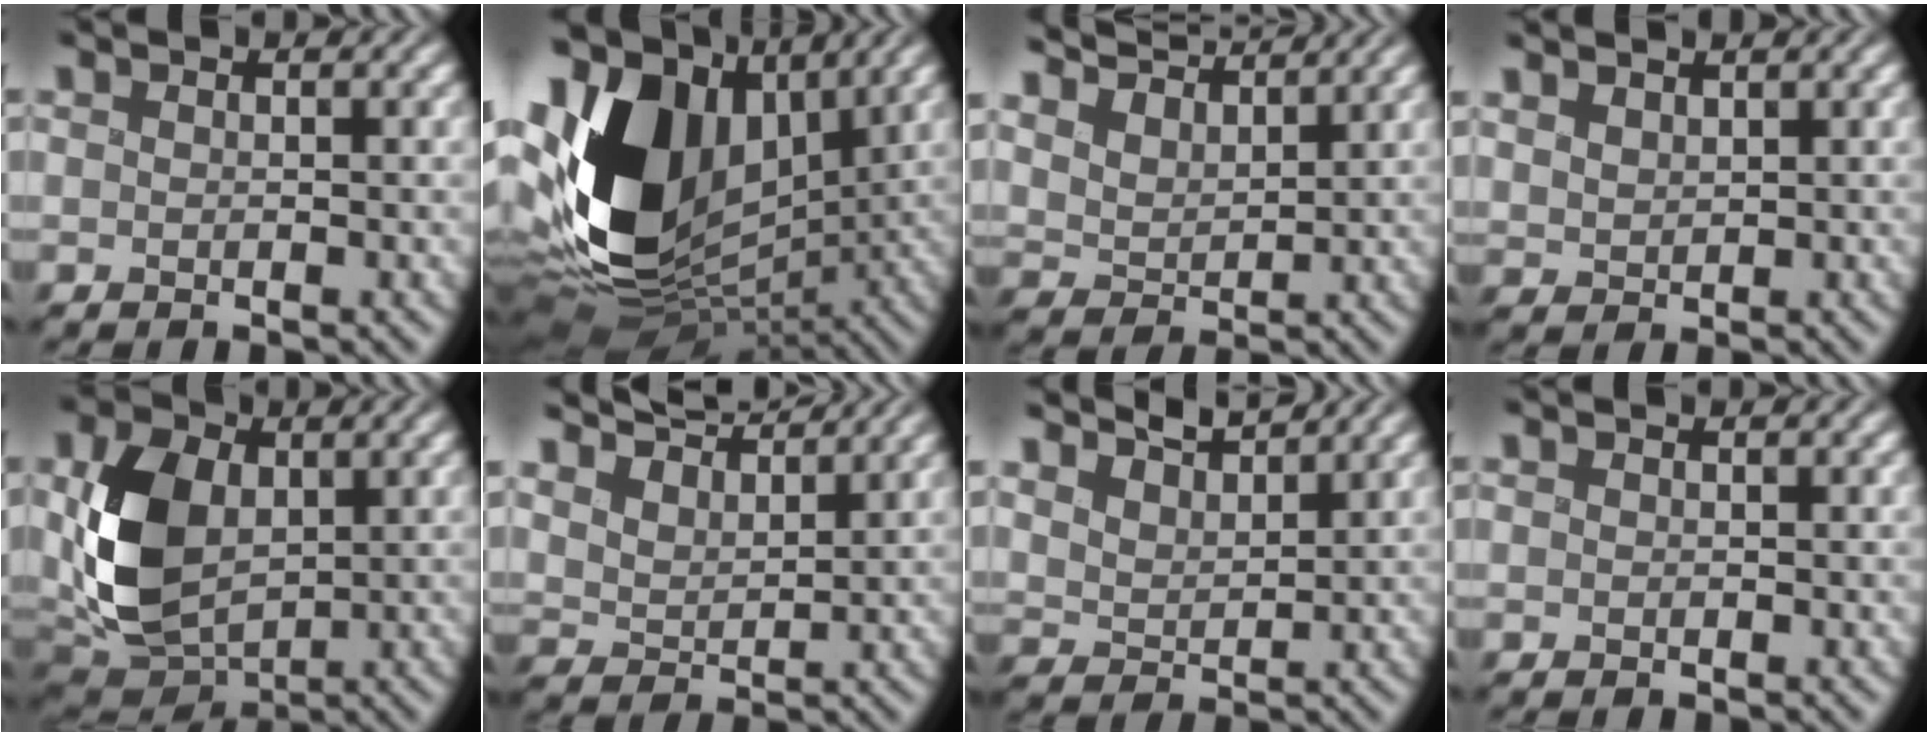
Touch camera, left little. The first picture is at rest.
{"total": 15.3, "force": [2.6, 10.4, 10.8], "torque": [-0.243, -0.002, 0.052]}
{"total": 8.0, "force": [7.1, 2.4, 2.8], "torque": [-0.078, -0.005, 0.124]}
{"total": 2.2, "force": [2.0, 0.8, 0.4], "torque": [-0.015, 0.002, 0.049]}
{"total": 8.3, "force": [1.1, 5.6, 6.1], "torque": [-0.143, -0.004, 0.021]}
{"total": 7.2, "force": [6.6, 1.8, 2.4], "torque": [-0.055, -0.006, 0.117]}
{"total": 4.4, "force": [4.0, 1.3, 1.4], "torque": [-0.037, -0.006, 0.074]}
{"total": 0.0}